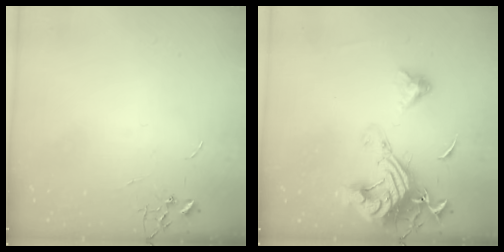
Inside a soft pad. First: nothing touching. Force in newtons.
{"total": 18.1, "press": 18.0, "slide": 2.0}